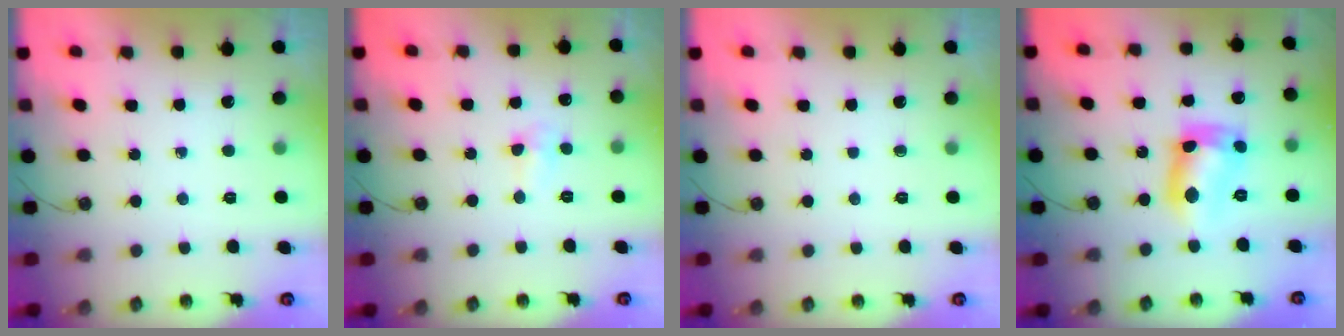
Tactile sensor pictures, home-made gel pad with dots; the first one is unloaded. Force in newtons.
{"total": 3.9, "press": 3.9, "slide": 0.6}
{"total": 0.0}
{"total": 13.4, "press": 13.4, "slide": 0.9}